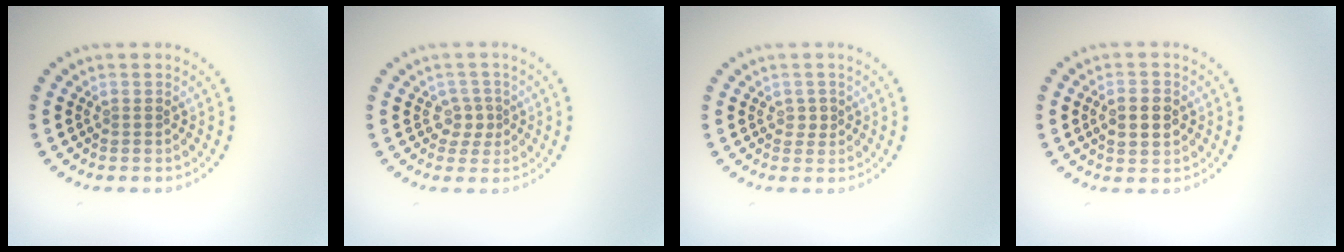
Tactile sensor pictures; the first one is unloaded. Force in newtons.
{"total": 1.7, "press": 1.3, "slide": 1.1}
{"total": 0.8, "press": 0.7, "slide": 0.3}
{"total": 3.0, "press": 3.0, "slide": 0.0}